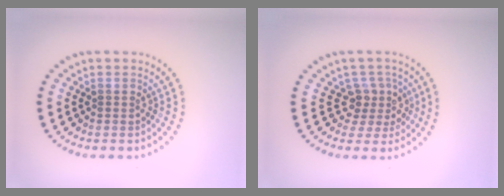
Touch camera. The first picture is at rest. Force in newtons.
{"total": 2.7, "press": 2.0, "slide": 1.8}